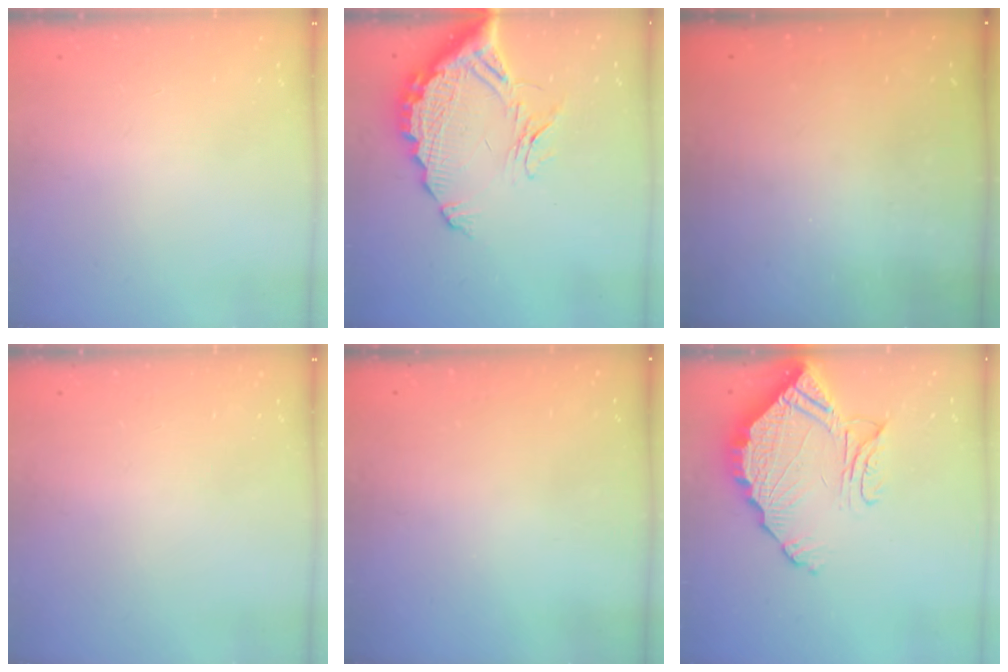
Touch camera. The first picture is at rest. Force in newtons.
{"total": 16.1, "press": 16.0, "slide": 1.5}
{"total": 3.2, "press": 3.0, "slide": 1.1}
{"total": 0.0}
{"total": 3.1, "press": 3.1, "slide": 0.3}
{"total": 14.2, "press": 14.1, "slide": 1.7}